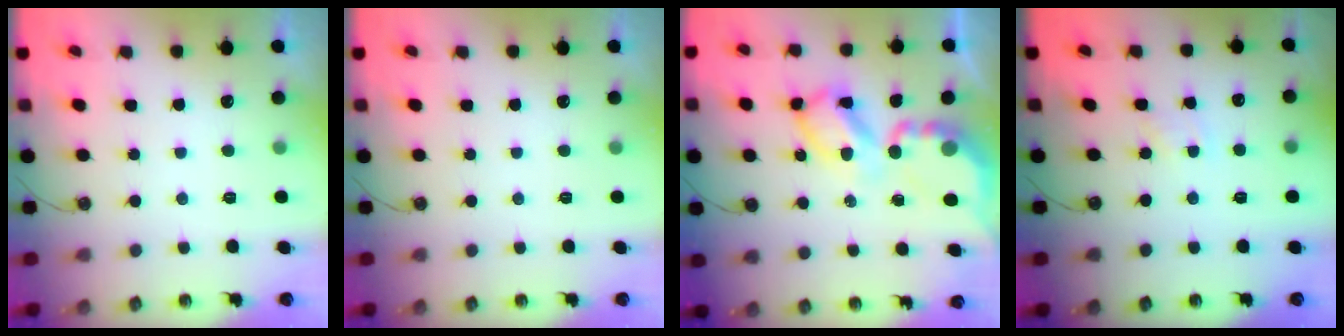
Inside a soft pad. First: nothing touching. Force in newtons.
{"total": 0.0}
{"total": 12.3, "press": 12.3, "slide": 1.0}
{"total": 2.2, "press": 2.2, "slide": 0.4}